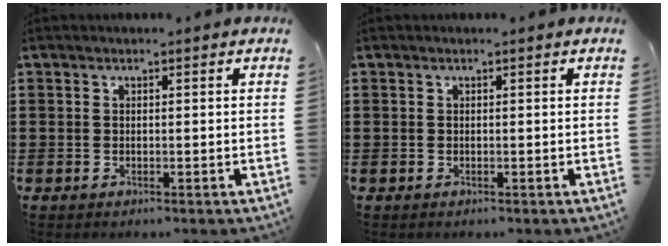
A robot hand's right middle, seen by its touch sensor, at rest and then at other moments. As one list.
[{"total": 0.0}]